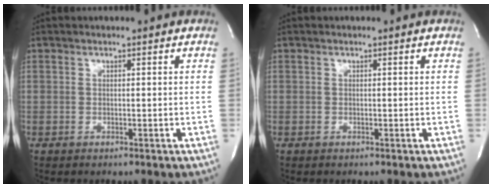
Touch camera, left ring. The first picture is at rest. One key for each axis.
{"total": 0.0}